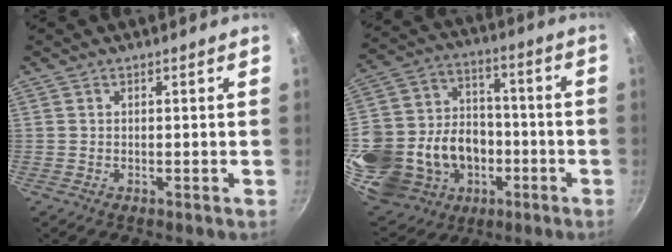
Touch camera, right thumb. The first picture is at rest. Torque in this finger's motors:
{"motor_torque": [0.43, 0.42, 0.17, -0.12, 0.13]}